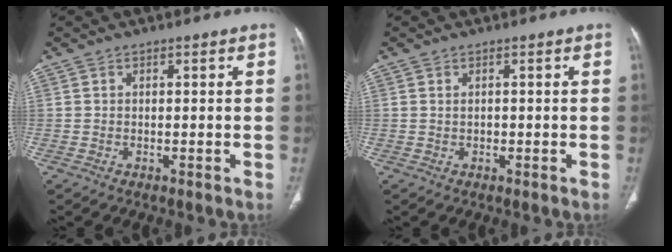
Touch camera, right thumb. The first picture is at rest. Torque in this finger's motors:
{"motor_torque": [-0.30, 0.09, -0.23, 0.03, -0.03]}